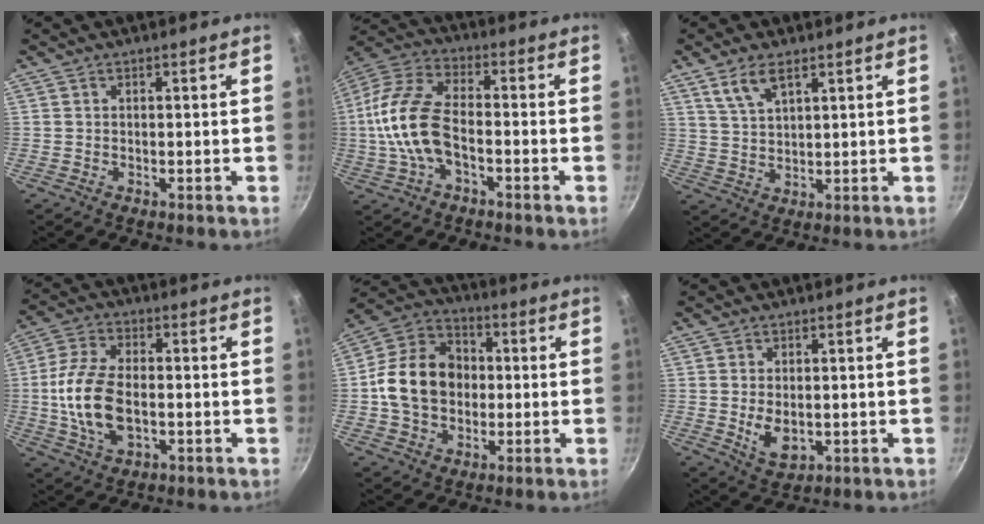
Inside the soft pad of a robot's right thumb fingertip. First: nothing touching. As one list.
[{"total": 14.3, "force": [-2.8, 7.5, 11.8], "torque": [-0.233, 0.035, -0.069]}, {"total": 6.3, "force": [3.8, 2.6, 4.3], "torque": [-0.074, -0.013, 0.083]}, {"total": 12.8, "force": [-1.5, 7.2, 10.4], "torque": [-0.205, 0.020, -0.031]}, {"total": 15.1, "force": [-0.4, 11.9, 9.3], "torque": [-0.134, 0.029, -0.020]}, {"total": 5.8, "force": [-0.4, 3.6, 4.5], "torque": [-0.073, -0.014, 0.005]}]